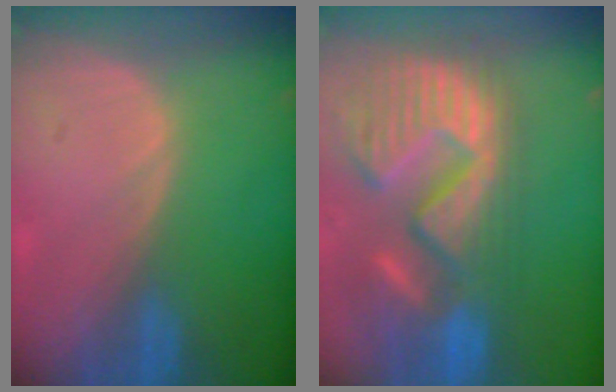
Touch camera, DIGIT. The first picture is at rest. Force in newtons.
{"total": 15.1, "press": 12.7, "slide": 8.2}